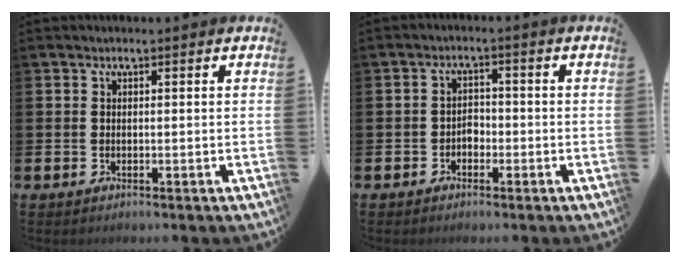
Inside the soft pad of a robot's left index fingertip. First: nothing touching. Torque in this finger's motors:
{"motor_torque": [0.27, 0.26, 0.03, 0.00]}